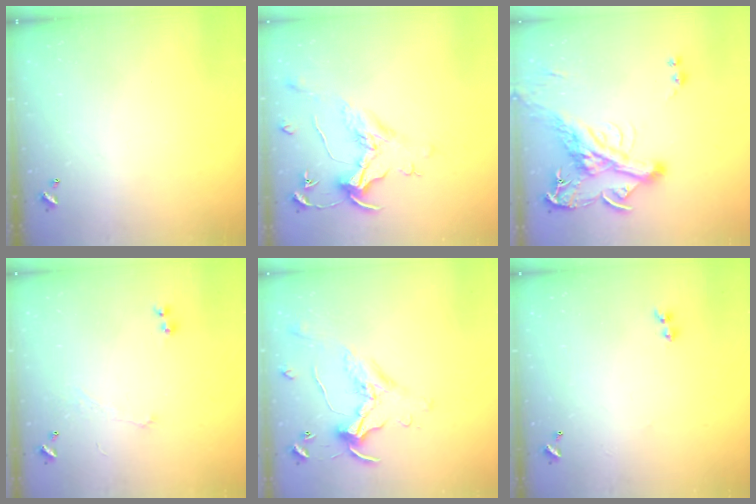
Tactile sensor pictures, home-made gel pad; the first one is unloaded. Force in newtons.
{"total": 1.6, "press": 1.4, "slide": 0.7}
{"total": 8.1, "press": 7.8, "slide": 2.3}
{"total": 1.2, "press": 1.0, "slide": 0.8}
{"total": 0.7, "press": 0.5, "slide": 0.4}
{"total": 1.9, "press": 1.7, "slide": 0.9}